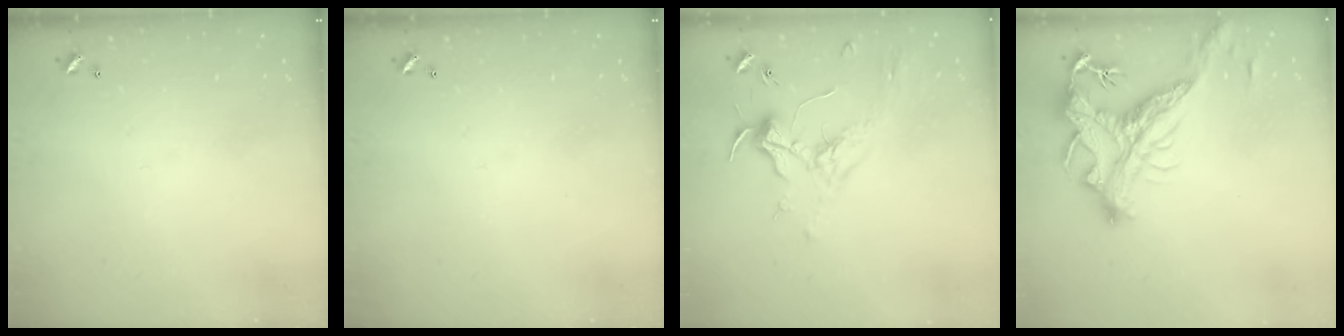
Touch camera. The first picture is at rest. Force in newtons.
{"total": 0.0}
{"total": 1.8, "press": 1.7, "slide": 0.6}
{"total": 5.9, "press": 5.6, "slide": 1.8}